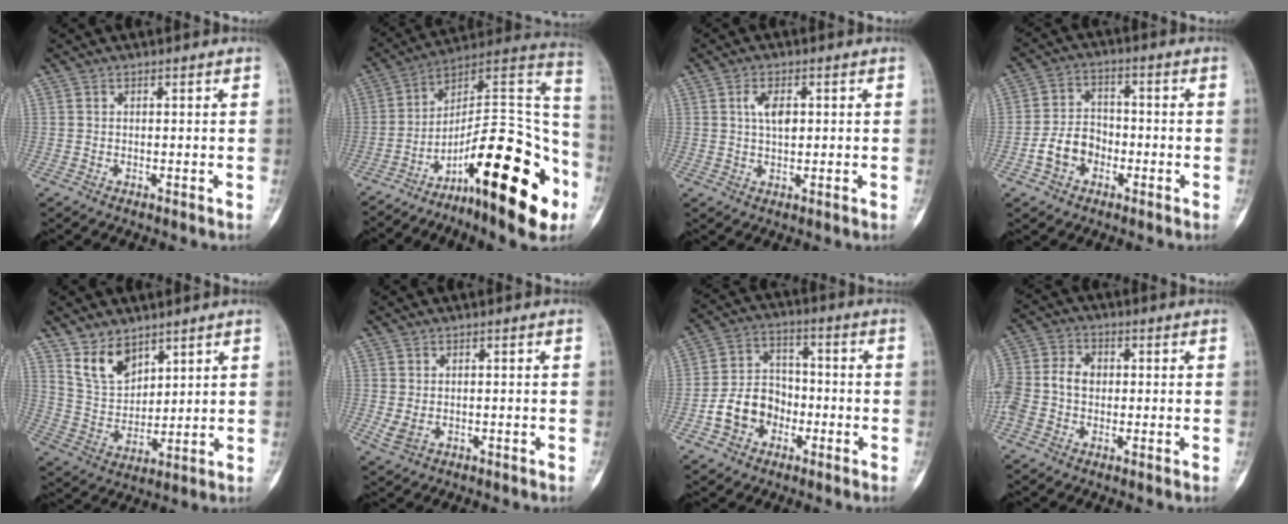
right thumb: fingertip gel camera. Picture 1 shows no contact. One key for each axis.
{"total": 26.8, "fx": -12.3, "fy": 8.2, "fz": 22.4, "tx": -0.276, "ty": 0.100, "tz": -0.182}
{"total": 4.2, "fx": 0.9, "fy": 2.2, "fz": 3.5, "tx": -0.060, "ty": -0.002, "tz": 0.014}
{"total": 7.6, "fx": -2.8, "fy": 5.9, "fz": 4.0, "tx": -0.055, "ty": 0.031, "tz": -0.054}
{"total": 8.7, "fx": 6.0, "fy": 5.0, "fz": 4.0, "tx": -0.055, "ty": -0.038, "tz": 0.128}
{"total": 2.4, "fx": -0.3, "fy": 1.7, "fz": 1.7, "tx": -0.038, "ty": -0.002, "tz": 0.002}
{"total": 10.0, "fx": -3.5, "fy": 8.1, "fz": 4.8, "tx": -0.061, "ty": 0.041, "tz": -0.065}
{"total": 9.2, "fx": -0.6, "fy": 6.9, "fz": 6.0, "tx": -0.129, "ty": 0.028, "tz": -0.017}